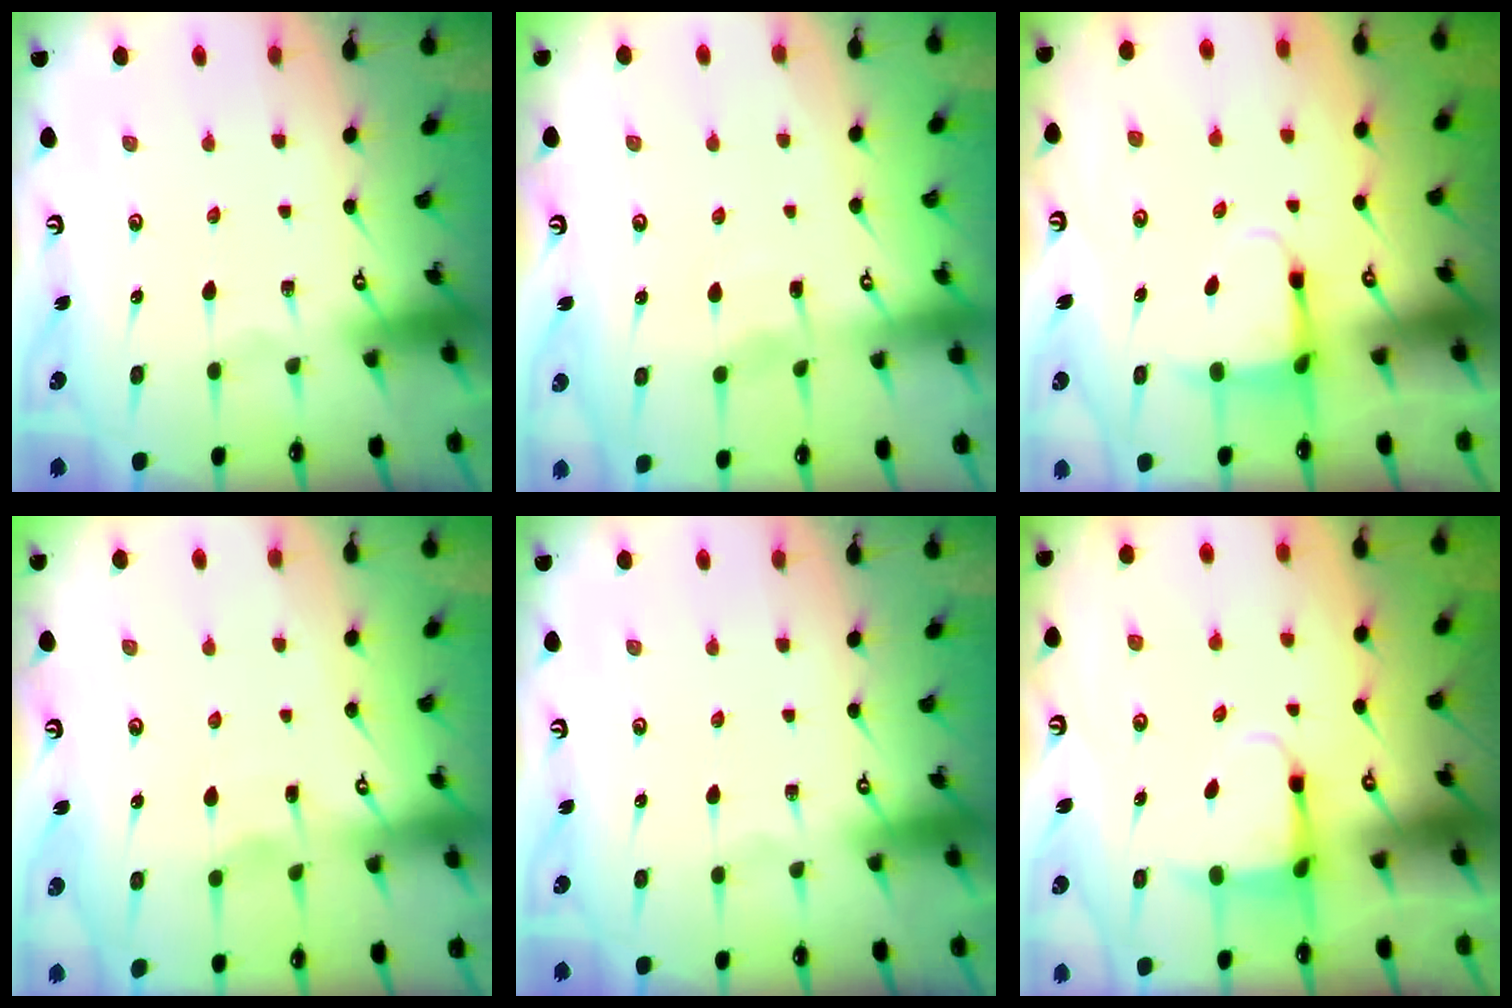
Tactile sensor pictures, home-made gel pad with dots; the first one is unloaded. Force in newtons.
{"total": 2.8, "press": 2.7, "slide": 0.5}
{"total": 3.8, "press": 3.5, "slide": 1.3}
{"total": 2.6, "press": 2.6, "slide": 0.3}
{"total": 0.0}
{"total": 3.9, "press": 3.7, "slide": 1.2}